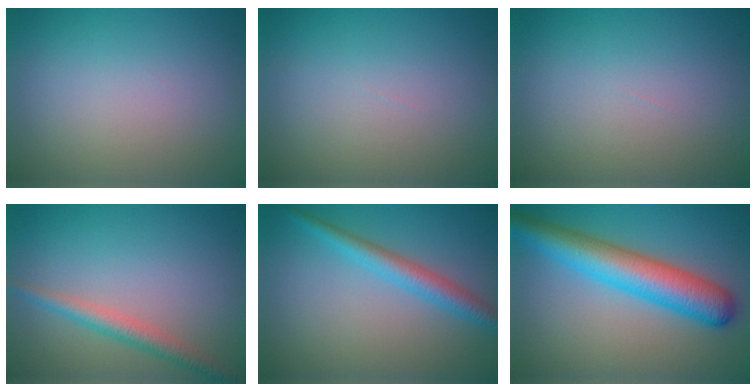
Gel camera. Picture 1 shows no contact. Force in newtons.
{"total": 0.0}
{"total": 0.0}
{"total": 2.5, "press": 2.5, "slide": 0.1}
{"total": 3.0, "press": 3.0, "slide": 0.2}
{"total": 7.3, "press": 7.3, "slide": 0.2}